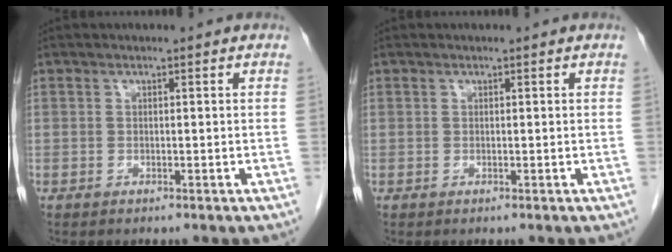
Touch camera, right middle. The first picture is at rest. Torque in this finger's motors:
{"motor_torque": [-0.03, -0.01, 0.00, -0.01]}